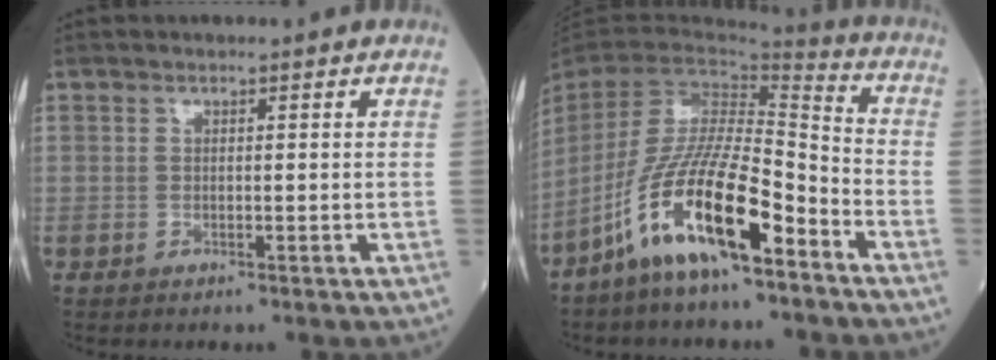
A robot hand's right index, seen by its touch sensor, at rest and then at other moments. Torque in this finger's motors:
{"motor_torque": [1.44, -0.70, 0.59, 0.16]}